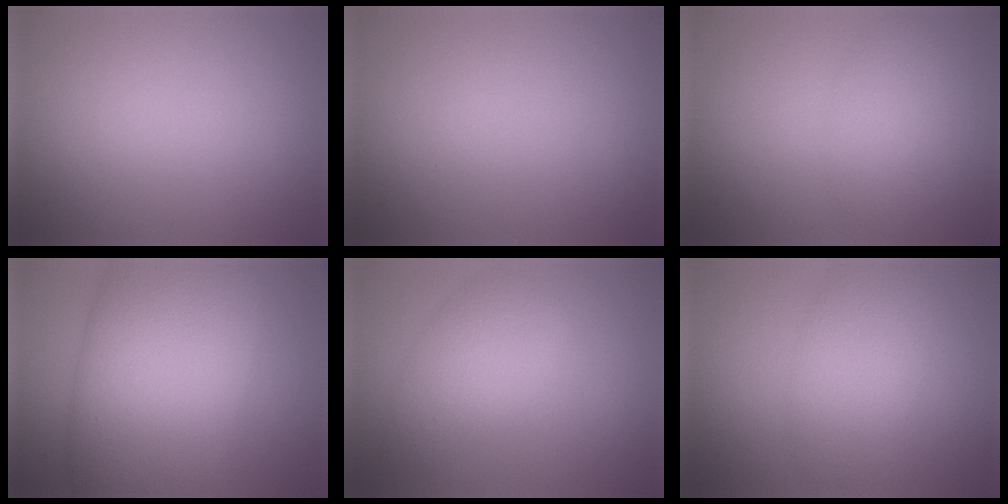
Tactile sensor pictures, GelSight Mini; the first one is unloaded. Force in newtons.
{"total": 0.0}
{"total": 2.3, "press": 2.3, "slide": 0.1}
{"total": 14.4, "press": 14.4, "slide": 0.3}
{"total": 3.9, "press": 3.9, "slide": 0.1}
{"total": 4.4, "press": 4.4, "slide": 0.3}